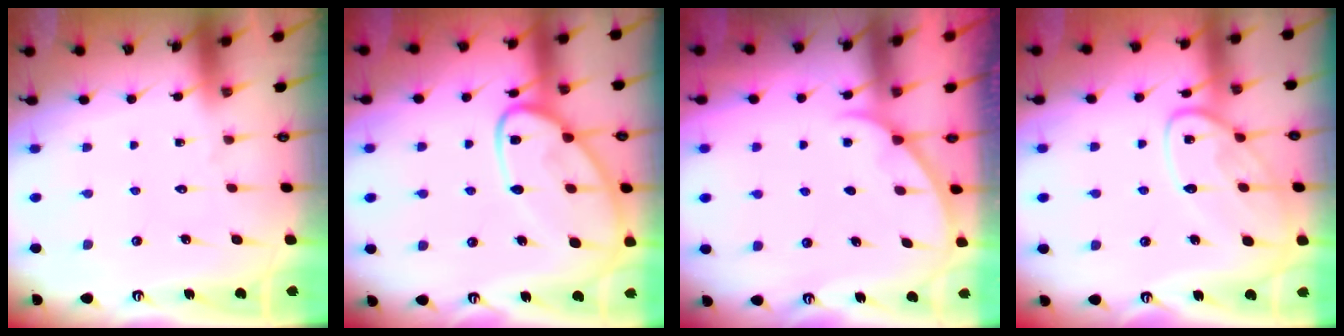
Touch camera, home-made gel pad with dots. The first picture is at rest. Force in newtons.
{"total": 15.7, "press": 15.7, "slide": 1.3}
{"total": 1.4, "press": 1.3, "slide": 0.1}
{"total": 13.4, "press": 13.4, "slide": 1.1}